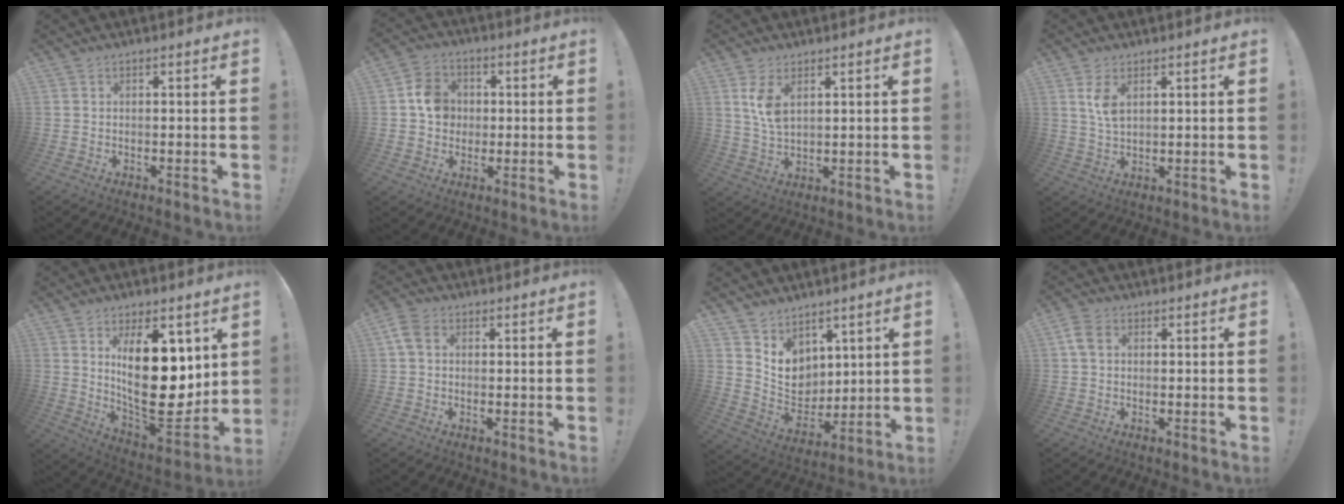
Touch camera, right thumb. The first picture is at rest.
{"total": 9.6, "force": [0.7, 8.8, 4.0], "torque": [-0.046, 0.014, 0.020]}
{"total": 6.7, "force": [3.2, 3.3, 4.9], "torque": [-0.091, -0.021, 0.051]}
{"total": 5.2, "force": [2.4, 2.5, 3.8], "torque": [-0.057, -0.013, 0.039]}
{"total": 22.9, "force": [4.9, 11.2, 19.4], "torque": [-0.319, -0.048, 0.089]}
{"total": 4.8, "force": [1.4, 3.3, 3.2], "torque": [-0.066, 0.006, 0.029]}
{"total": 9.1, "force": [6.0, 6.6, 1.7], "torque": [-0.038, -0.063, 0.128]}
{"total": 4.5, "force": [1.3, 3.0, 3.1], "torque": [-0.049, 0.005, 0.026]}